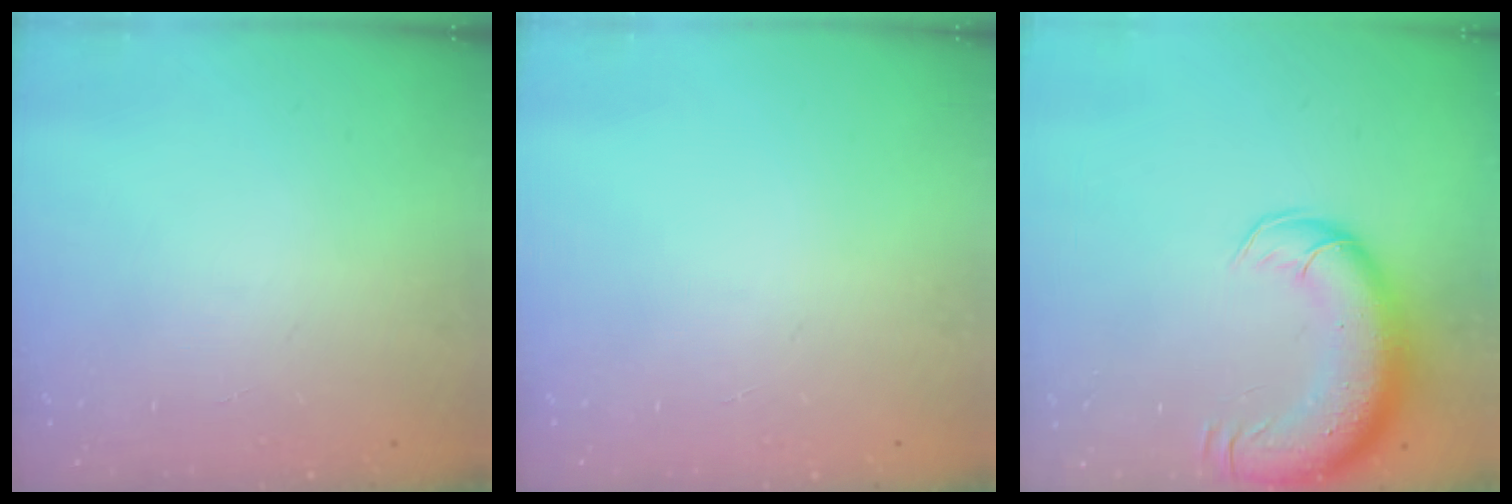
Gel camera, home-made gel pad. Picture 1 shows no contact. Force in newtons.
{"total": 0.0}
{"total": 16.2, "press": 15.7, "slide": 3.9}